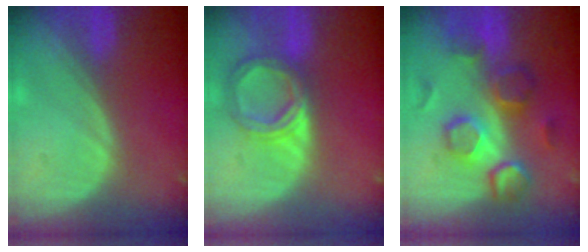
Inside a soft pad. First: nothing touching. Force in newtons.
{"total": 6.7, "press": 6.1, "slide": 2.7}
{"total": 9.4, "press": 9.1, "slide": 2.5}